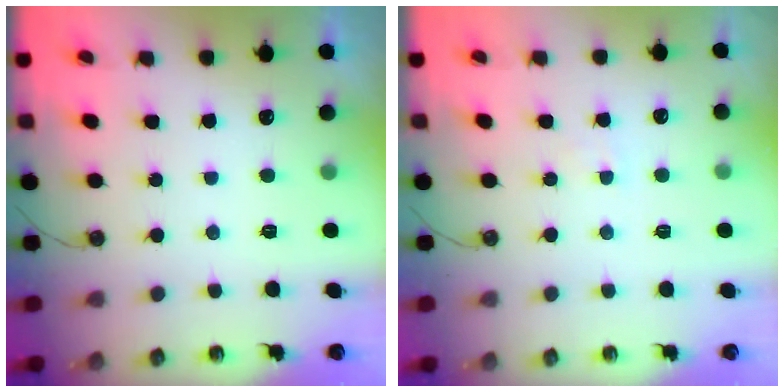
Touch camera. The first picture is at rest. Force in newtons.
{"total": 3.8, "press": 3.8, "slide": 0.3}